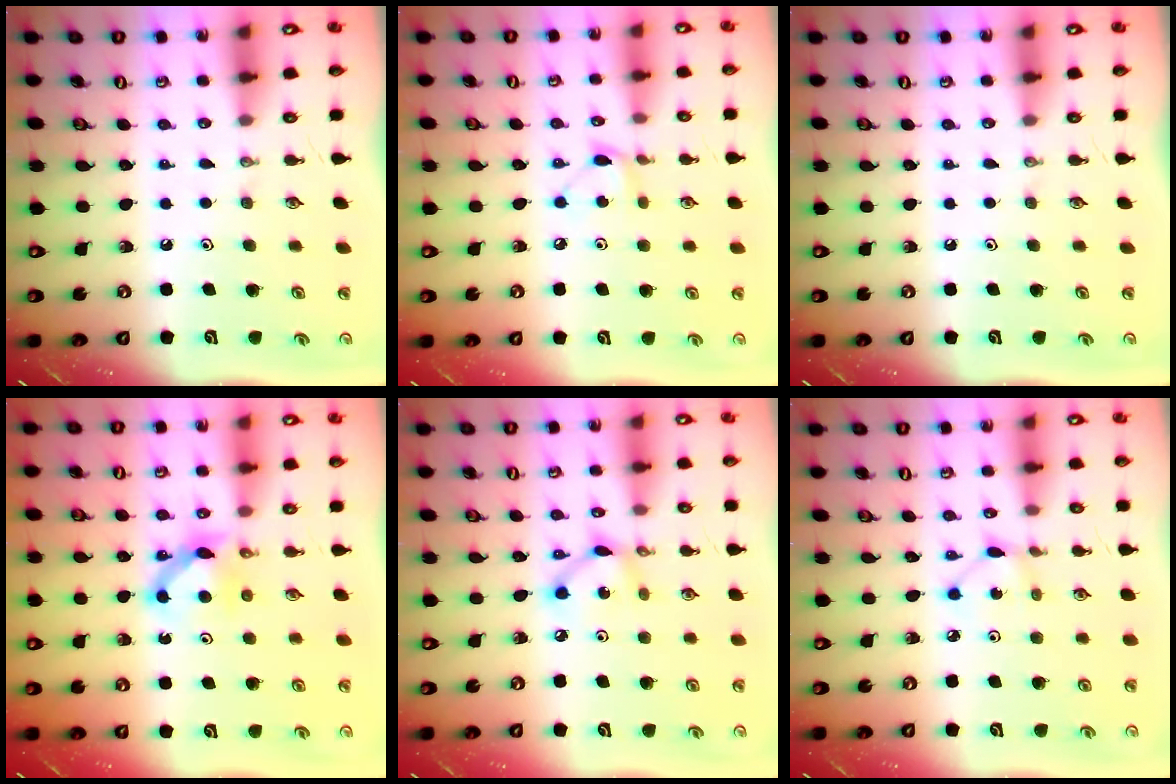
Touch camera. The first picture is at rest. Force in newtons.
{"total": 4.7, "press": 4.7, "slide": 0.6}
{"total": 0.0}
{"total": 7.0, "press": 7.0, "slide": 0.7}
{"total": 6.2, "press": 6.2, "slide": 0.2}
{"total": 2.9, "press": 2.9, "slide": 0.2}